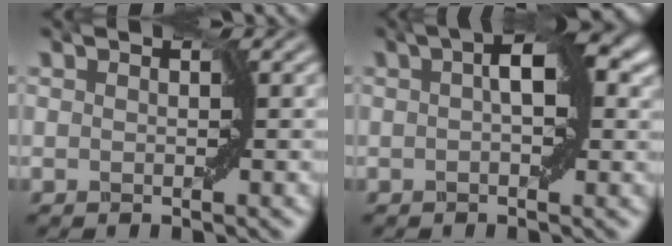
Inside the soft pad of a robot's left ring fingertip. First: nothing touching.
{"total": 4.7, "force": [1.1, 1.6, 4.3], "torque": [-0.064, 0.007, 0.009]}